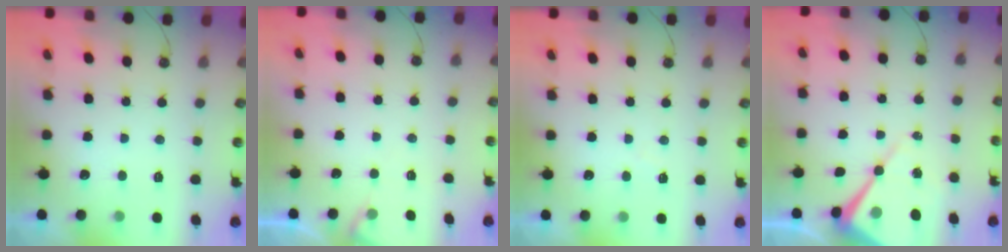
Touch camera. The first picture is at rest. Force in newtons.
{"total": 3.8, "press": 3.8, "slide": 0.6}
{"total": 4.2, "press": 4.2, "slide": 0.6}
{"total": 12.7, "press": 12.7, "slide": 1.2}